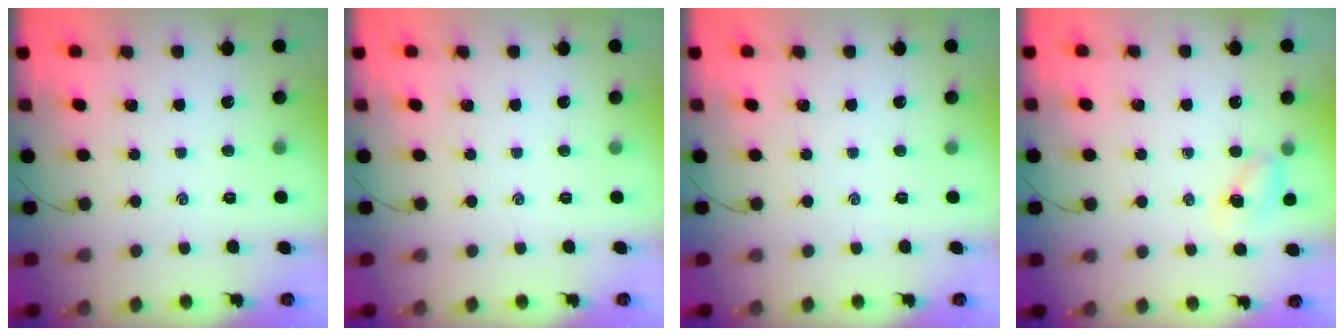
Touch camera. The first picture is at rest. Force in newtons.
{"total": 0.0}
{"total": 0.0}
{"total": 4.6, "press": 4.6, "slide": 0.5}